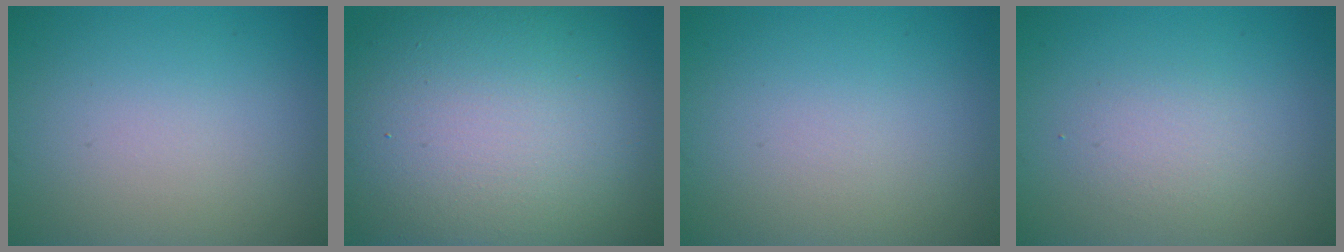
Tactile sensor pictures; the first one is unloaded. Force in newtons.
{"total": 17.1, "press": 17.0, "slide": 1.1}
{"total": 0.0}
{"total": 1.7, "press": 1.7, "slide": 0.1}